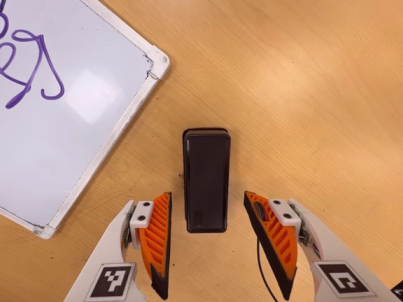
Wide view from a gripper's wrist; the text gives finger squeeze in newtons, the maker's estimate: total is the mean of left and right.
{"total": 0.0}